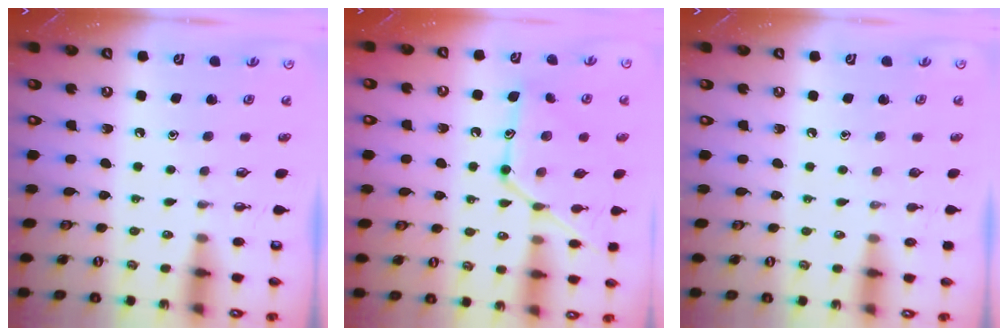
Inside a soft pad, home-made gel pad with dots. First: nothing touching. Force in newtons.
{"total": 15.5, "press": 15.5, "slide": 1.3}
{"total": 0.0}